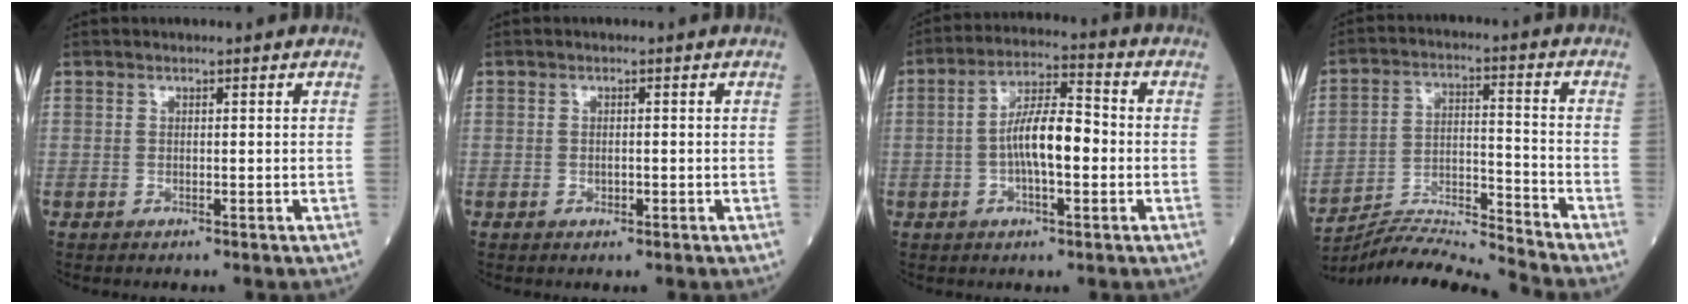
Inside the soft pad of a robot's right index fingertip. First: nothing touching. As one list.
[{"total": 0.9, "force": [-0.2, 0.5, 0.8], "torque": [-0.016, 0.000, 0.001]}, {"total": 8.7, "force": [-1.0, 2.3, 8.4], "torque": [-0.161, 0.018, -0.021]}, {"total": 11.4, "force": [-11.0, -3.0, 1.1], "torque": [-0.023, 0.022, -0.197]}]